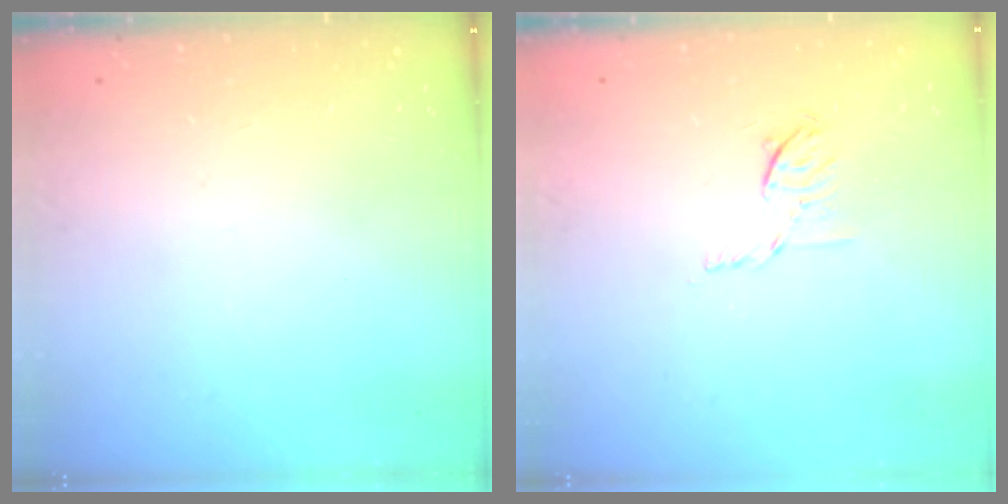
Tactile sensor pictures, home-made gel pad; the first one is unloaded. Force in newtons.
{"total": 5.7, "press": 5.6, "slide": 1.2}